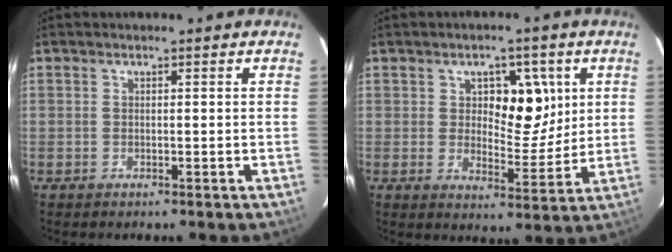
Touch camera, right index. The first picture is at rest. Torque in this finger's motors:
{"motor_torque": [0.22, 0.18, 0.18, 0.06]}